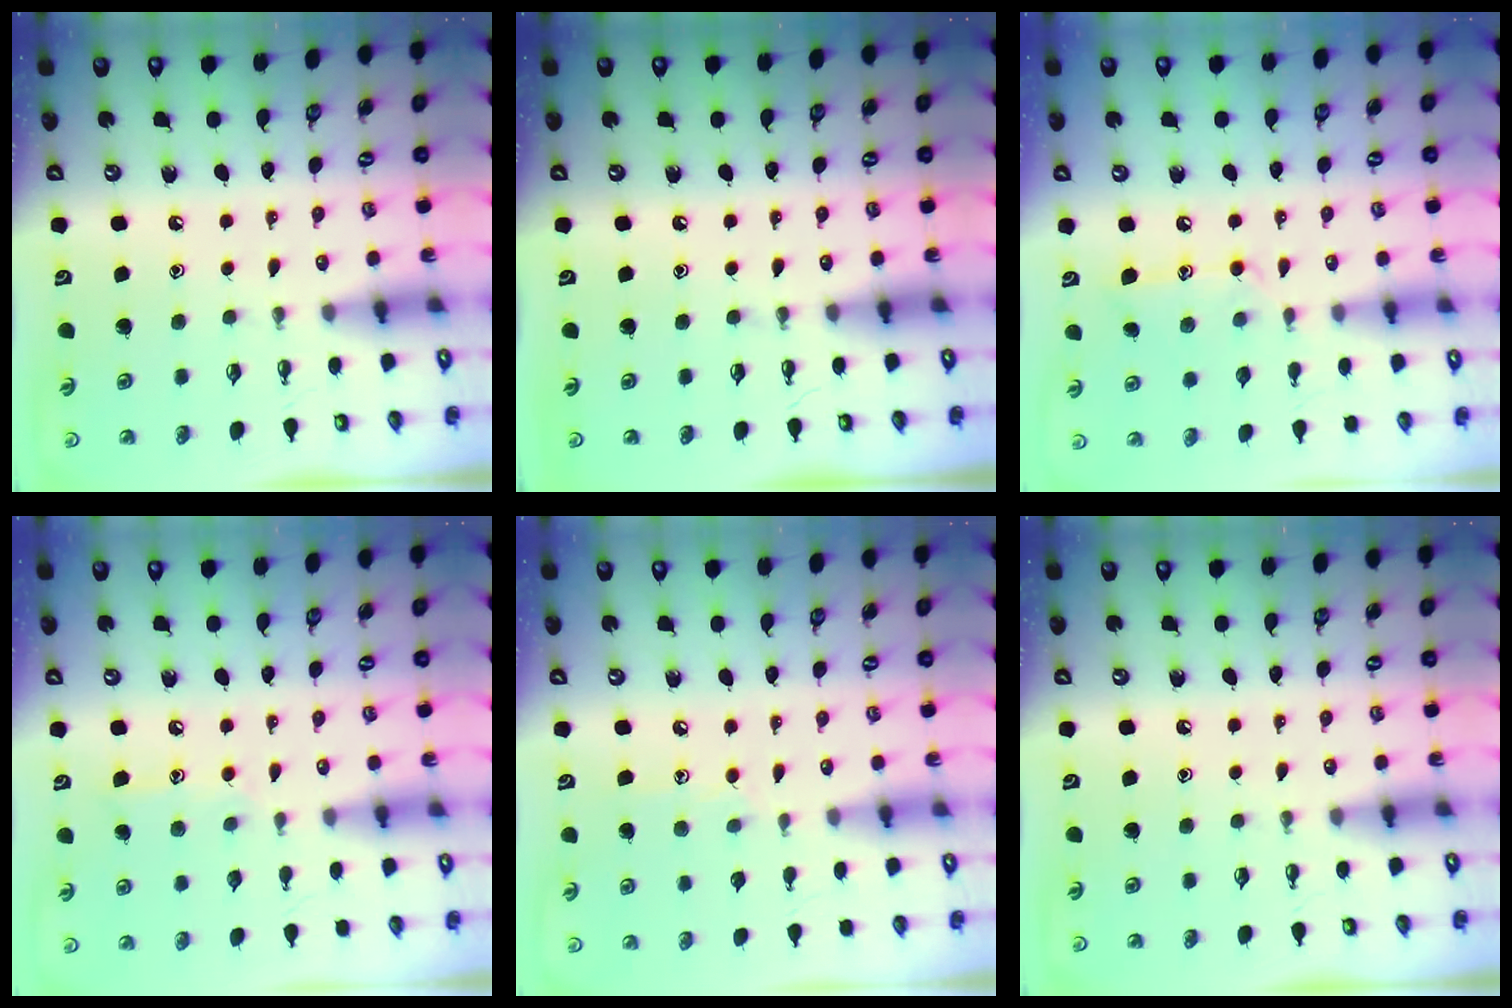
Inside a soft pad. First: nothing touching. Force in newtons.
{"total": 0.0}
{"total": 10.1, "press": 10.1, "slide": 0.5}
{"total": 8.6, "press": 8.6, "slide": 0.5}
{"total": 6.6, "press": 6.6, "slide": 0.5}
{"total": 0.0}